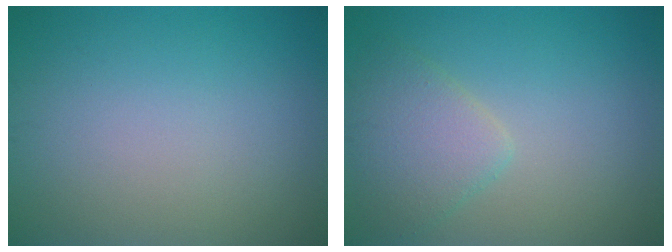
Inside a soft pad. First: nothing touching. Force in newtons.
{"total": 3.3, "press": 3.3, "slide": 0.1}